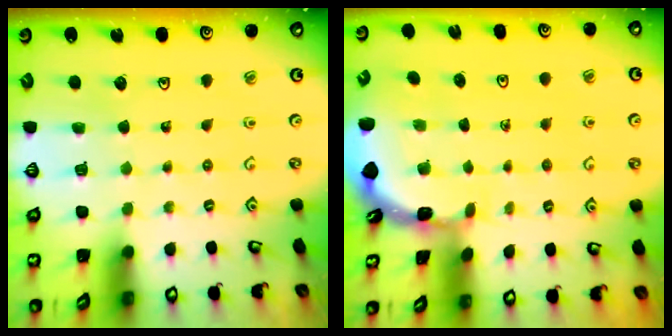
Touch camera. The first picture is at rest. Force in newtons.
{"total": 1.6, "press": 1.5, "slide": 0.3}